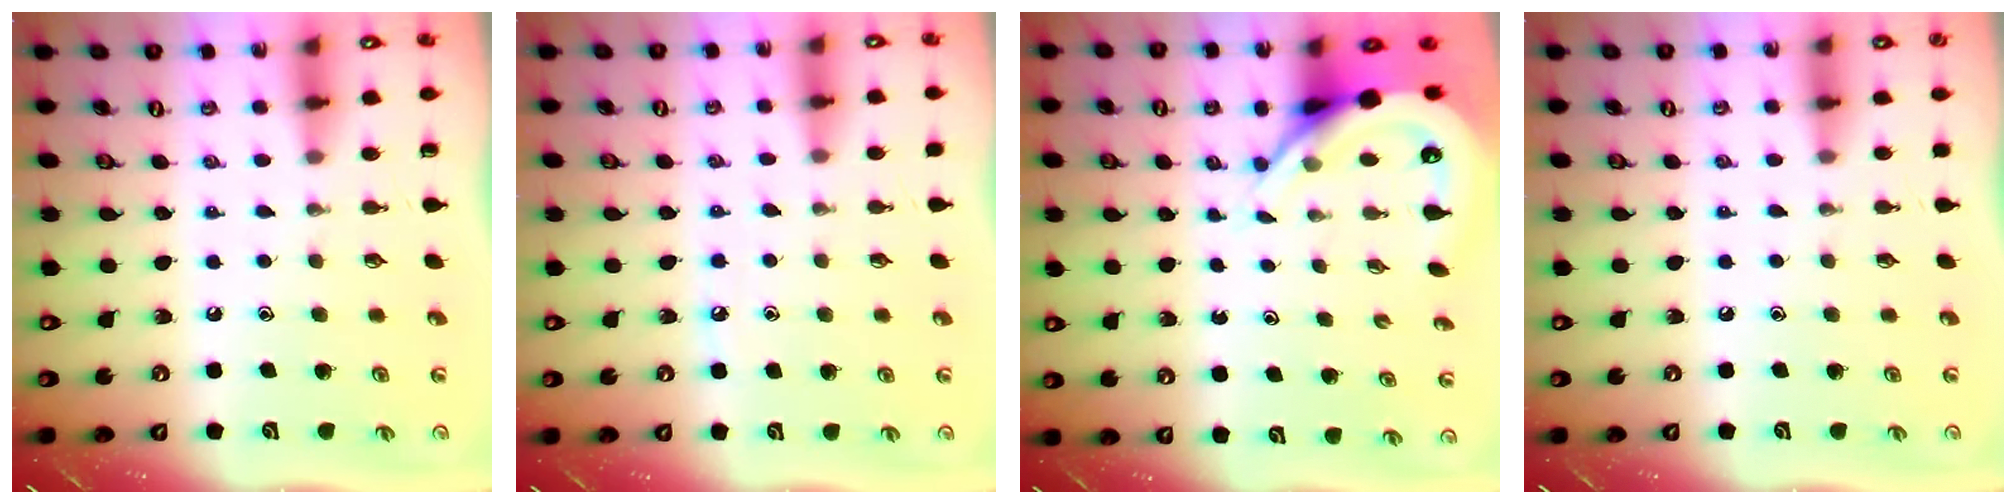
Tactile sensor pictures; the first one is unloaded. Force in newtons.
{"total": 4.9, "press": 4.8, "slide": 0.6}
{"total": 6.4, "press": 6.3, "slide": 0.8}
{"total": 2.7, "press": 2.7, "slide": 0.5}